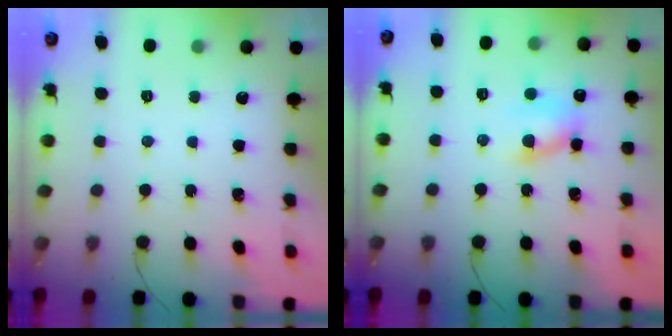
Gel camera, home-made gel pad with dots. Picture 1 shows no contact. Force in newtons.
{"total": 7.1, "press": 7.0, "slide": 0.6}